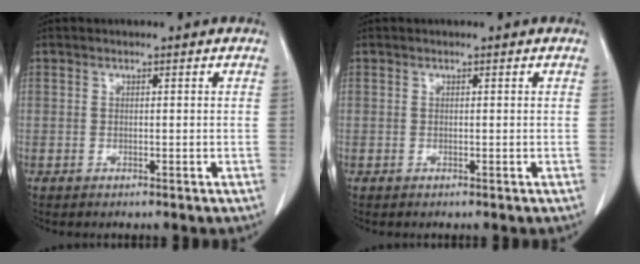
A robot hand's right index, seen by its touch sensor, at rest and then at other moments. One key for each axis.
{"total": 0.0}